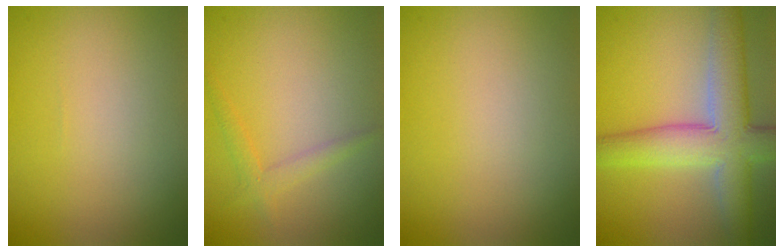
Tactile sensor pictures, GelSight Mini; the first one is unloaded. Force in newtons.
{"total": 1.5, "press": 1.5, "slide": 0.1}
{"total": 0.0}
{"total": 8.0, "press": 8.0, "slide": 0.4}